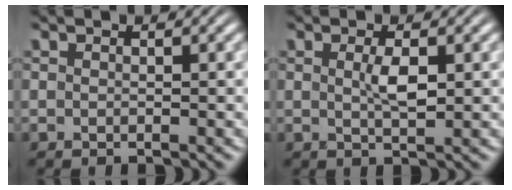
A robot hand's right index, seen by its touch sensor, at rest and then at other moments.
{"total": 2.0, "force": [0.5, 0.0, 1.9], "torque": [-0.032, -0.010, 0.012]}